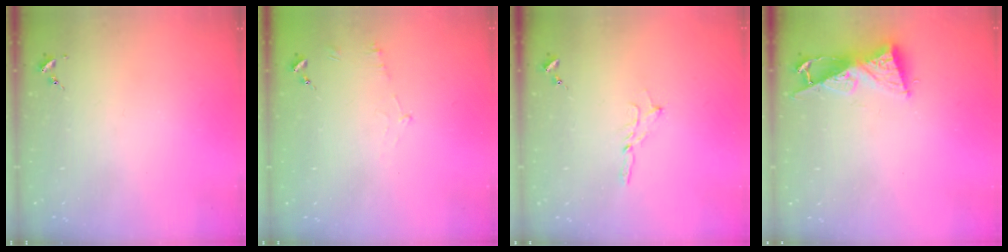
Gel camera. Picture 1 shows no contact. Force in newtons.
{"total": 4.5, "press": 4.2, "slide": 1.4}
{"total": 2.3, "press": 2.3, "slide": 0.2}
{"total": 8.9, "press": 8.9, "slide": 0.3}